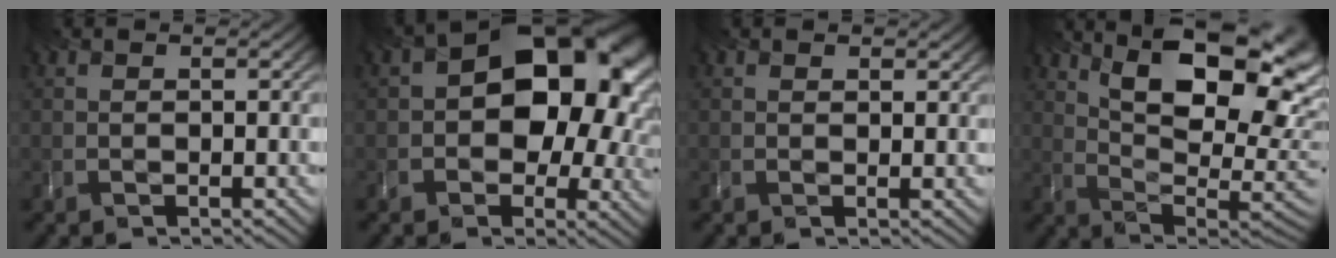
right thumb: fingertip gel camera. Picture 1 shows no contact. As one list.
[{"total": 14.0, "force": [1.7, 9.5, 10.2], "torque": [-0.120, -0.008, 0.029]}, {"total": 1.4, "force": [1.1, 0.6, 0.5], "torque": [-0.012, -0.005, 0.019]}, {"total": 17.3, "force": [7.4, 7.3, 13.8], "torque": [-0.216, 0.020, 0.121]}]